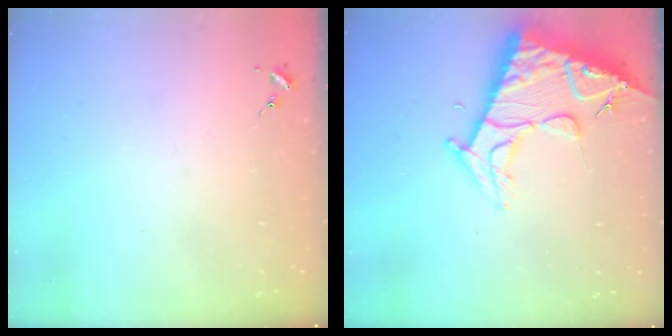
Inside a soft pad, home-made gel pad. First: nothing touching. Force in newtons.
{"total": 16.3, "press": 16.2, "slide": 1.7}